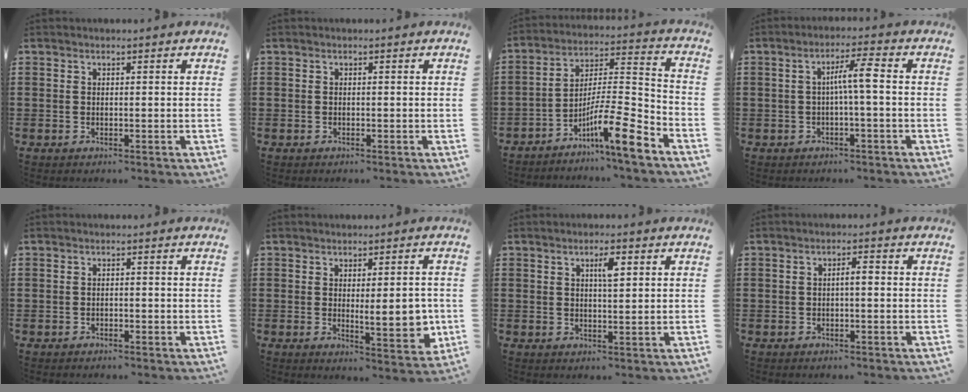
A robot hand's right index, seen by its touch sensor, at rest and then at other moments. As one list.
[{"total": 0.0}, {"total": 11.2, "force": [-7.4, 1.4, 8.3], "torque": [-0.146, 0.002, -0.140]}, {"total": 4.7, "force": [-0.3, 0.2, 4.7], "torque": [-0.089, 0.005, -0.013]}, {"total": 0.7, "force": [-0.7, 0.3, 0.1], "torque": [-0.005, 0.000, -0.014]}, {"total": 6.6, "force": [0.1, 2.0, 6.3], "torque": [-0.094, -0.005, 0.002]}, {"total": 3.1, "force": [1.2, 0.8, 2.8], "torque": [-0.041, 0.001, 0.013]}, {"total": 1.7, "force": [-0.2, 0.4, 1.6], "torque": [-0.030, 0.003, -0.005]}]